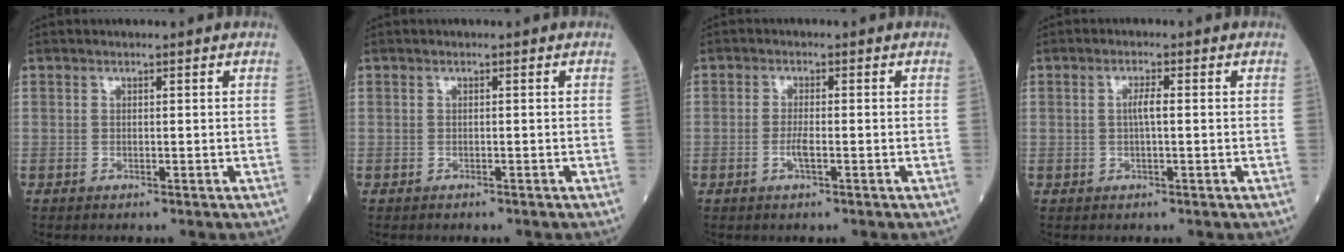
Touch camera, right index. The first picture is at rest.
{"total": 0.0}
{"total": 2.2, "force": [-0.8, 0.3, 2.1], "torque": [-0.043, -0.001, -0.017]}
{"total": 2.0, "force": [0.0, 0.2, 2.0], "torque": [-0.040, 0.003, 0.000]}